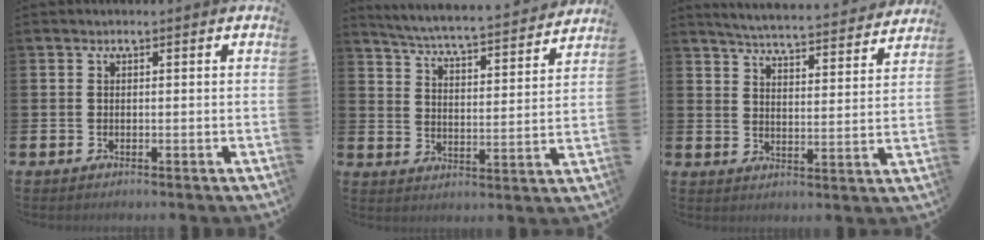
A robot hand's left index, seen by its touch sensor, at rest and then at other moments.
{"total": 5.7, "force": [5.5, 0.1, 1.5], "torque": [-0.058, -0.045, 0.092]}
{"total": 5.2, "force": [5.1, 0.1, 0.9], "torque": [-0.038, -0.042, 0.086]}